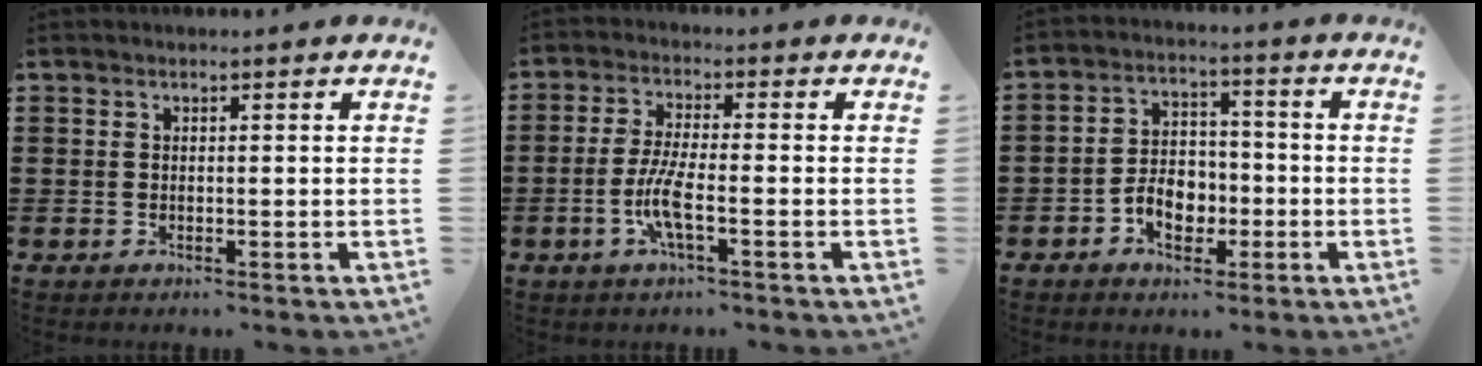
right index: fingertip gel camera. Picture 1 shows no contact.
{"total": 5.7, "force": [-2.1, 1.0, 5.2], "torque": [-0.115, -0.009, -0.047]}
{"total": 5.9, "force": [-2.2, 4.3, 3.4], "torque": [-0.047, 0.004, -0.043]}